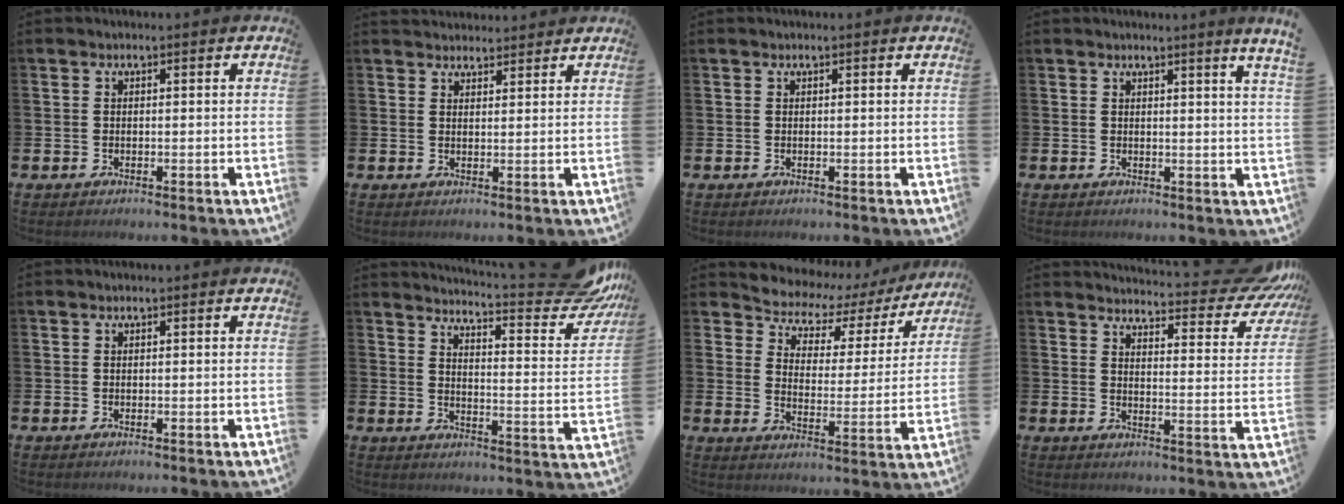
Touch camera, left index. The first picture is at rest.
{"total": 2.6, "force": [2.5, 0.7, -0.2], "torque": [0.012, -0.013, 0.044]}
{"total": 0.0}
{"total": 1.8, "force": [1.6, -0.8, 0.4], "torque": [-0.002, -0.015, 0.027]}
{"total": 0.0}
{"total": 6.7, "force": [5.9, 0.6, 3.2], "torque": [-0.044, -0.057, 0.089]}
{"total": 5.9, "force": [5.0, 2.8, 1.3], "torque": [-0.058, -0.037, 0.081]}
{"total": 5.5, "force": [5.0, 0.9, 2.0], "torque": [-0.027, -0.054, 0.075]}